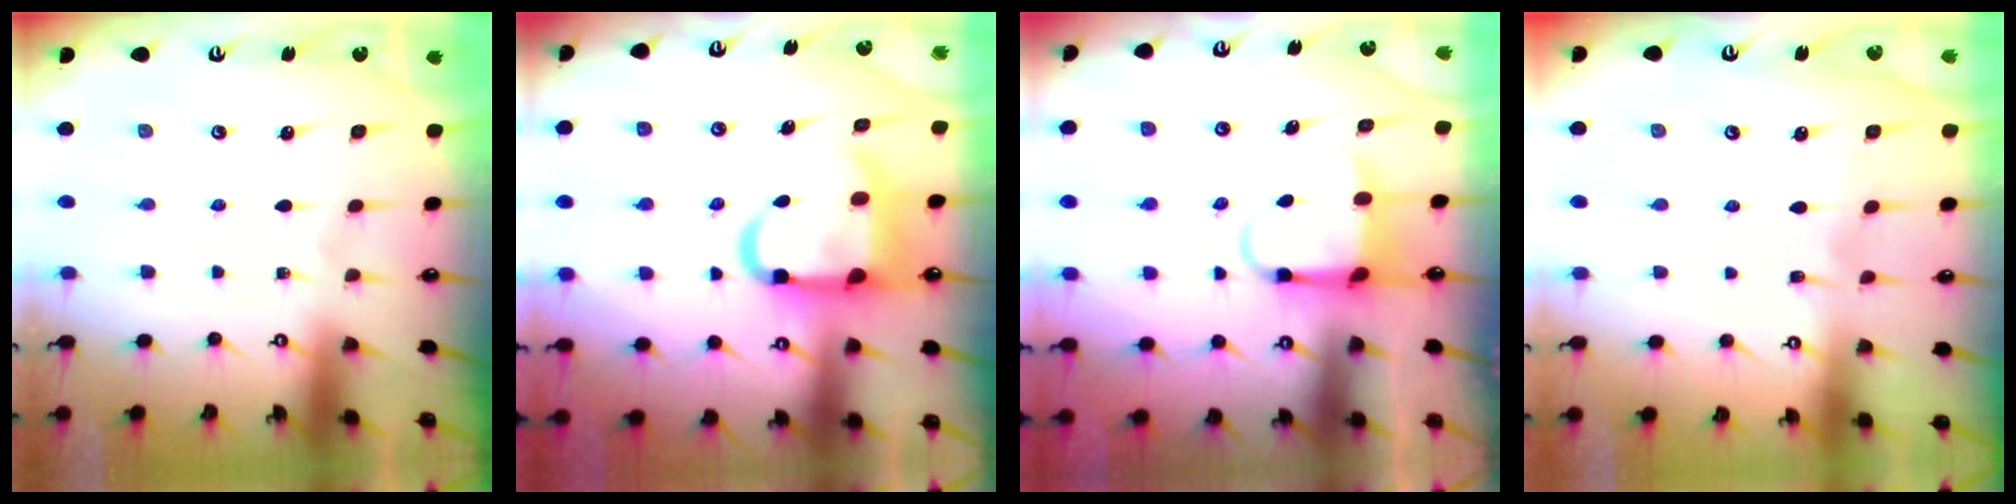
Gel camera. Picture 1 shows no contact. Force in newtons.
{"total": 12.0, "press": 11.9, "slide": 1.6}
{"total": 3.9, "press": 3.8, "slide": 0.7}
{"total": 6.7, "press": 6.7, "slide": 0.5}